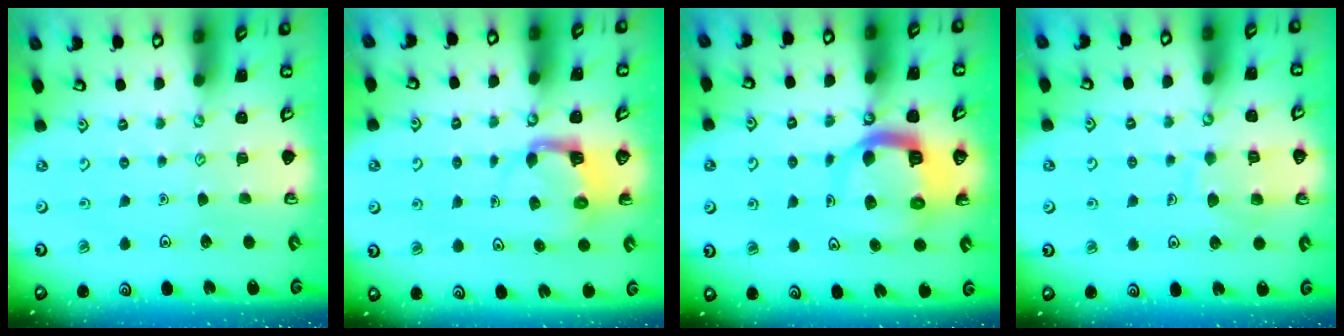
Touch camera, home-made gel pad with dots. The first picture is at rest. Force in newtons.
{"total": 4.2, "press": 4.1, "slide": 0.4}
{"total": 9.2, "press": 9.2, "slide": 1.0}
{"total": 8.9, "press": 8.9, "slide": 0.9}